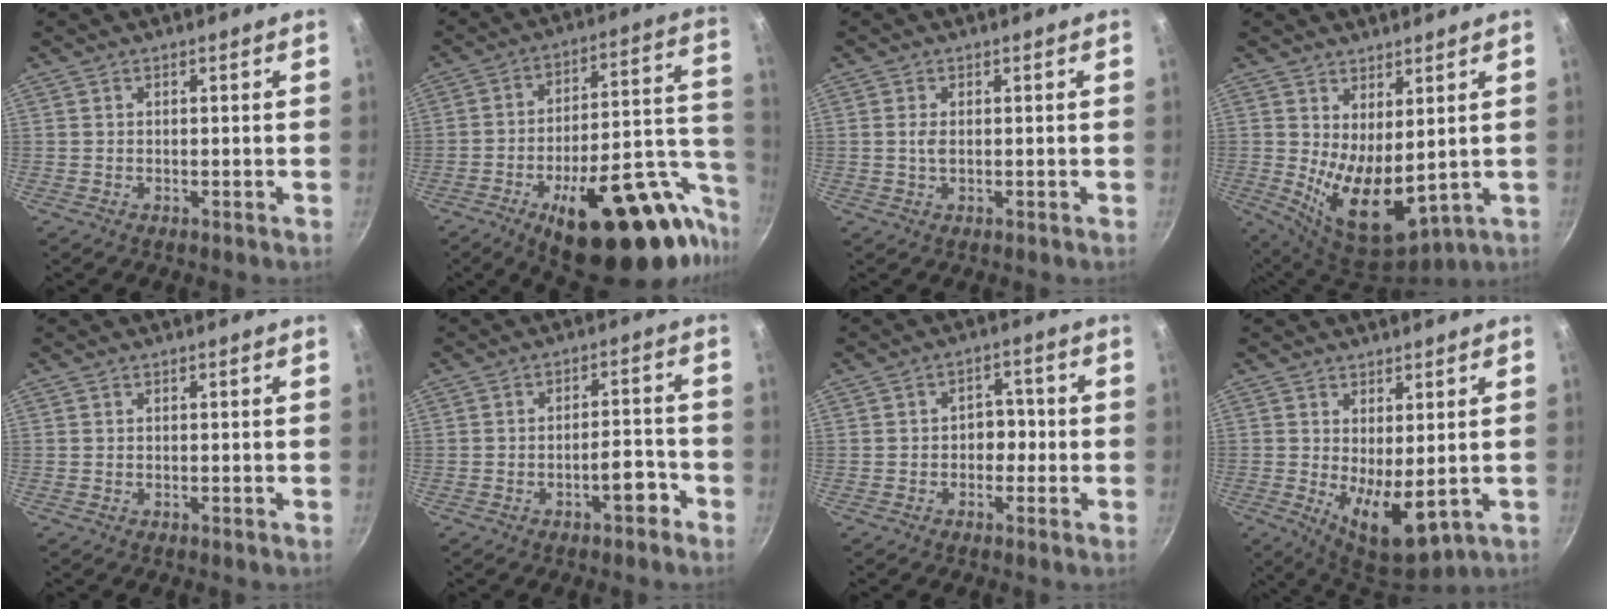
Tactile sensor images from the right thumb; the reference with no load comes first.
{"total": 30.2, "force": [-14.0, 12.6, 23.6], "torque": [-0.271, 0.070, -0.192]}
{"total": 1.7, "force": [0.1, 0.8, 1.4], "torque": [-0.029, 0.000, 0.001]}
{"total": 11.4, "force": [1.5, 5.8, 9.6], "torque": [-0.138, -0.043, 0.046]}
{"total": 0.0}
{"total": 5.0, "force": [-2.9, 1.9, 3.6], "torque": [-0.033, 0.035, -0.037]}
{"total": 4.0, "force": [-0.9, 3.1, 2.4], "torque": [0.007, 0.016, -0.018]}
{"total": 9.3, "force": [0.0, 4.2, 8.3], "torque": [-0.107, -0.026, 0.014]}